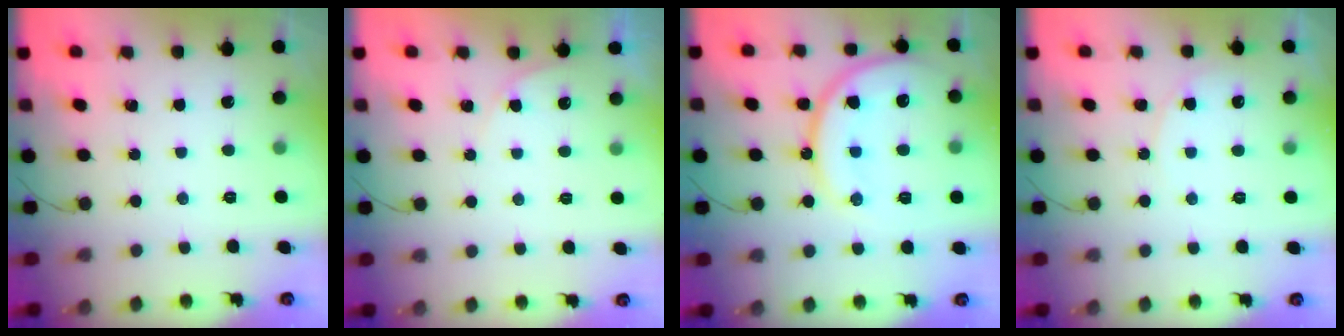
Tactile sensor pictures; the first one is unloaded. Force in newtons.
{"total": 3.3, "press": 2.8, "slide": 1.8}
{"total": 17.7, "press": 17.6, "slide": 1.8}
{"total": 5.2, "press": 5.2, "slide": 0.5}